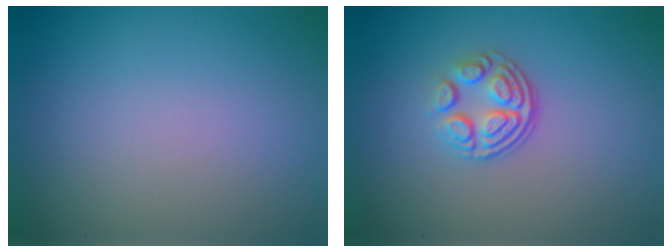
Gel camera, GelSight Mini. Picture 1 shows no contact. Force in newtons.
{"total": 3.5, "press": 2.5, "slide": 2.5}